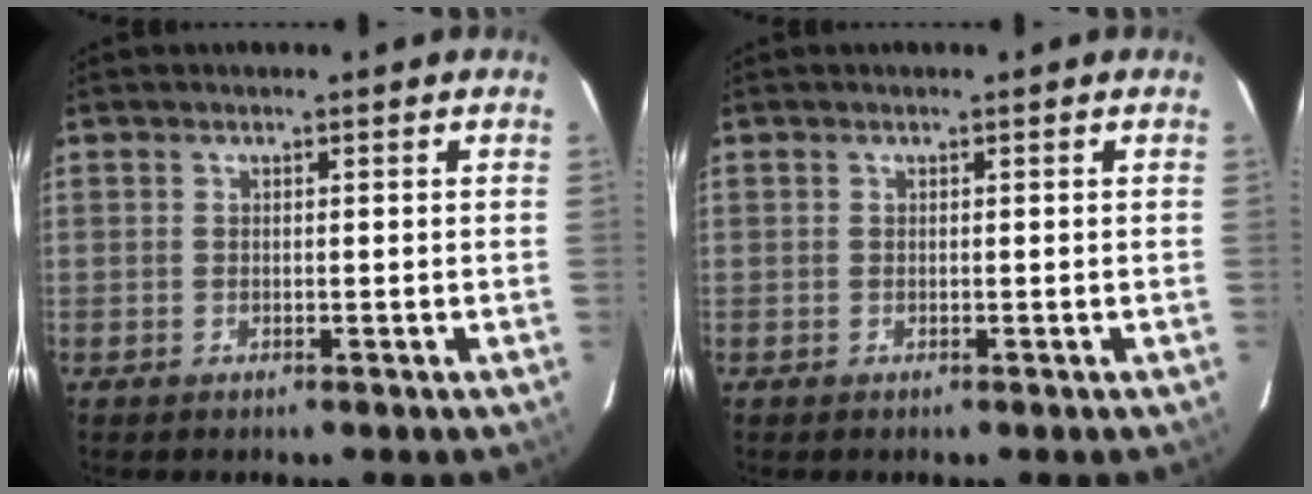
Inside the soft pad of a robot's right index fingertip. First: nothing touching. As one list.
[{"total": 0.0}]